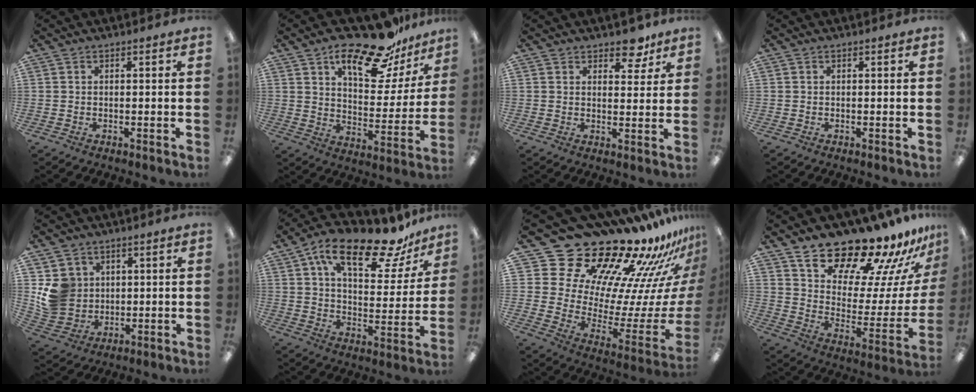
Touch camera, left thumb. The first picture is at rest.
{"total": 19.9, "force": [15.2, 7.2, 10.6], "torque": [-0.165, -0.096, 0.256]}
{"total": 6.4, "force": [4.8, 3.2, 2.8], "torque": [-0.018, -0.025, 0.080]}
{"total": 0.0}
{"total": 9.3, "force": [2.3, 8.7, 2.3], "torque": [-0.066, -0.003, 0.053]}
{"total": 19.9, "force": [13.3, 7.9, 12.5], "torque": [-0.206, -0.066, 0.220]}
{"total": 27.4, "force": [23.0, 11.2, 10.0], "torque": [-0.143, -0.221, 0.427]}
{"total": 17.8, "force": [16.2, 4.6, 5.7], "torque": [-0.105, -0.139, 0.274]}